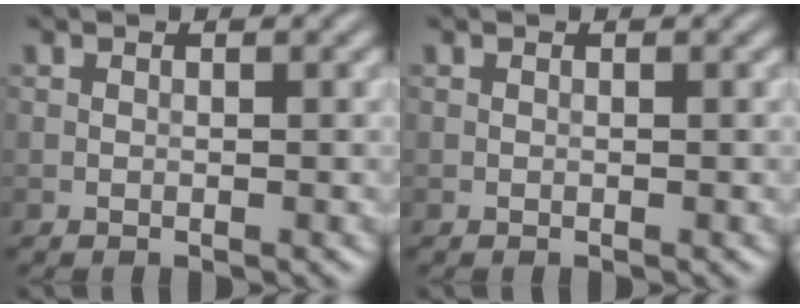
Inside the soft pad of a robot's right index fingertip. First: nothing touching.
{"total": 0.0}